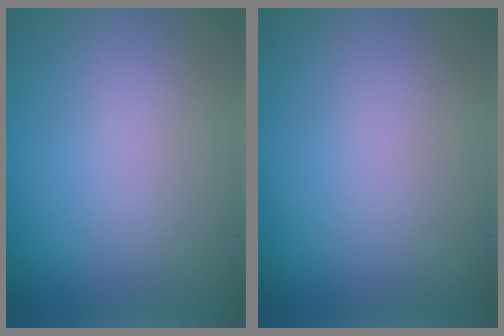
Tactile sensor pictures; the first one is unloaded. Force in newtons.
{"total": 0.0}